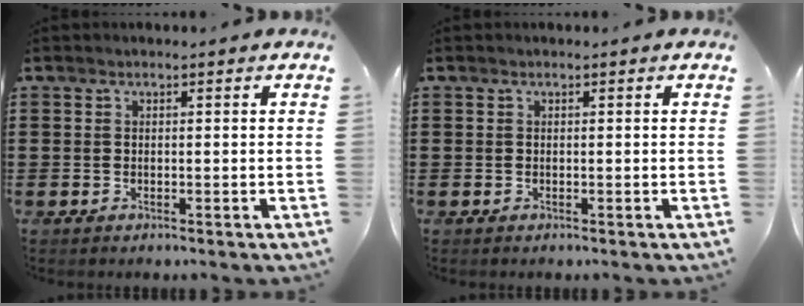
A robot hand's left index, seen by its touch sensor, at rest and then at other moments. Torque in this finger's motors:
{"motor_torque": [0.00, 0.00, 0.00, 0.00]}